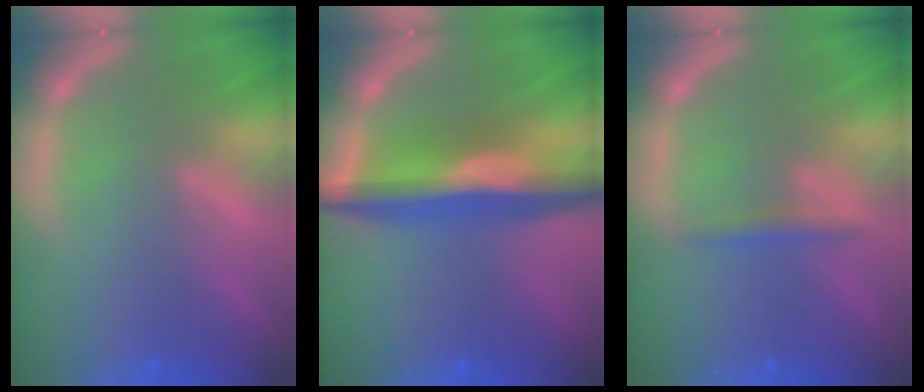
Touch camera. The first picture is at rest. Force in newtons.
{"total": 8.1}
{"total": 1.4}